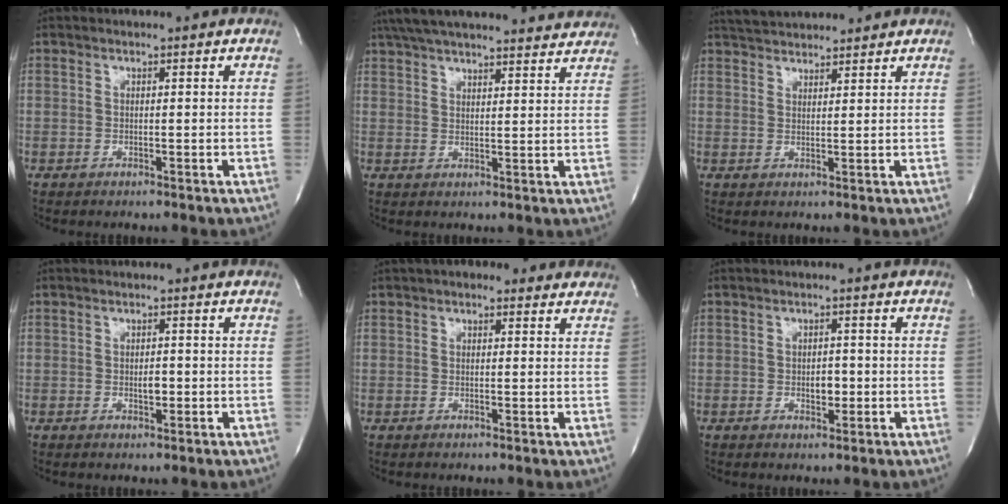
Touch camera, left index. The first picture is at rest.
{"total": 23.6, "force": [21.5, 3.6, 9.0], "torque": [-0.158, 0.022, 0.290]}
{"total": 7.5, "force": [7.0, 1.3, 2.1], "torque": [-0.042, 0.033, 0.115]}
{"total": 1.5, "force": [-0.4, 0.7, 1.3], "torque": [-0.026, -0.003, -0.004]}
{"total": 5.3, "force": [4.0, 2.4, 2.7], "torque": [-0.031, 0.027, 0.051]}
{"total": 2.3, "force": [-0.6, 1.3, 1.8], "torque": [-0.030, -0.001, -0.005]}